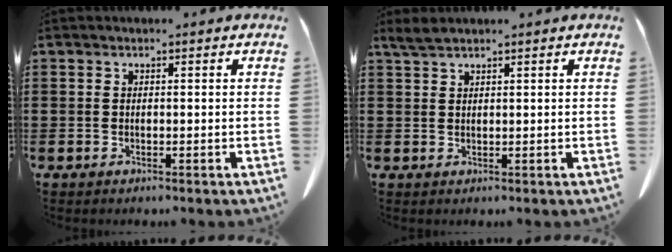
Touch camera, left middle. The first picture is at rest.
{"total": 2.0, "force": [1.6, 0.2, 1.2], "torque": [-0.027, 0.000, 0.030]}